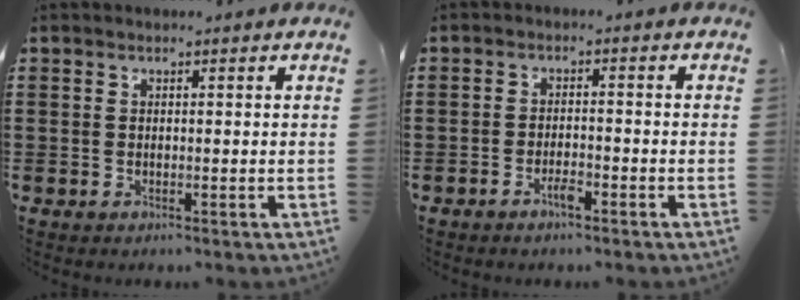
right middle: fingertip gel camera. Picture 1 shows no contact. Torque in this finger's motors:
{"motor_torque": [-0.10, -0.01, 0.00, 0.02]}